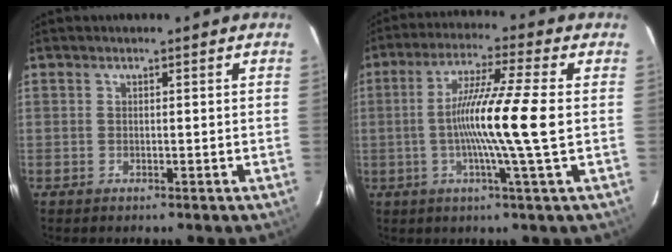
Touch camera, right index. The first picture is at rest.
{"total": 11.8, "force": [-0.8, -1.7, 11.6], "torque": [-0.214, -0.008, -0.020]}